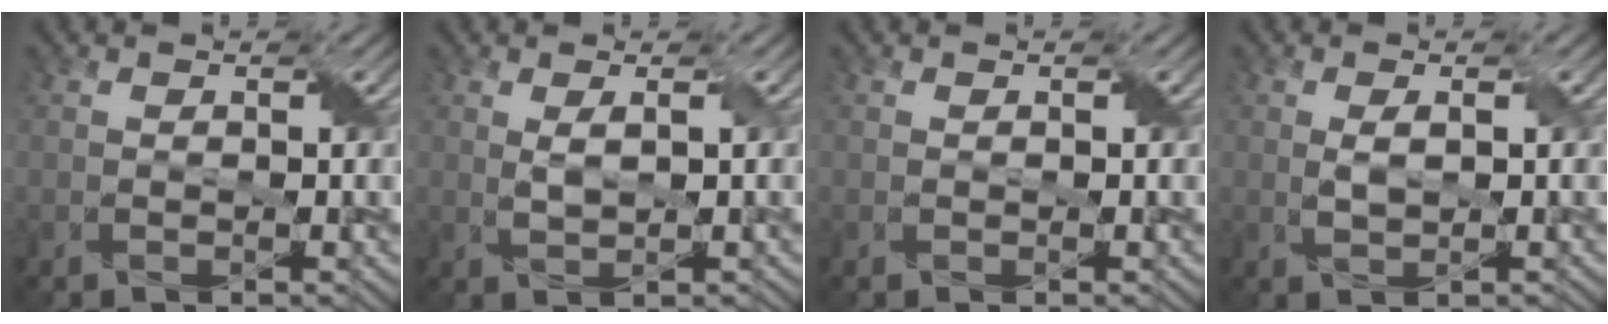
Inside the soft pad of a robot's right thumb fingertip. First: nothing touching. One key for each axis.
{"total": 1.8, "fx": 0.6, "fy": 0.5, "fz": 1.7, "tx": -0.040, "ty": 0.001, "tz": 0.016}
{"total": 0.0}
{"total": 2.0, "fx": 0.3, "fy": 0.8, "fz": 1.8, "tx": -0.043, "ty": 0.001, "tz": 0.009}